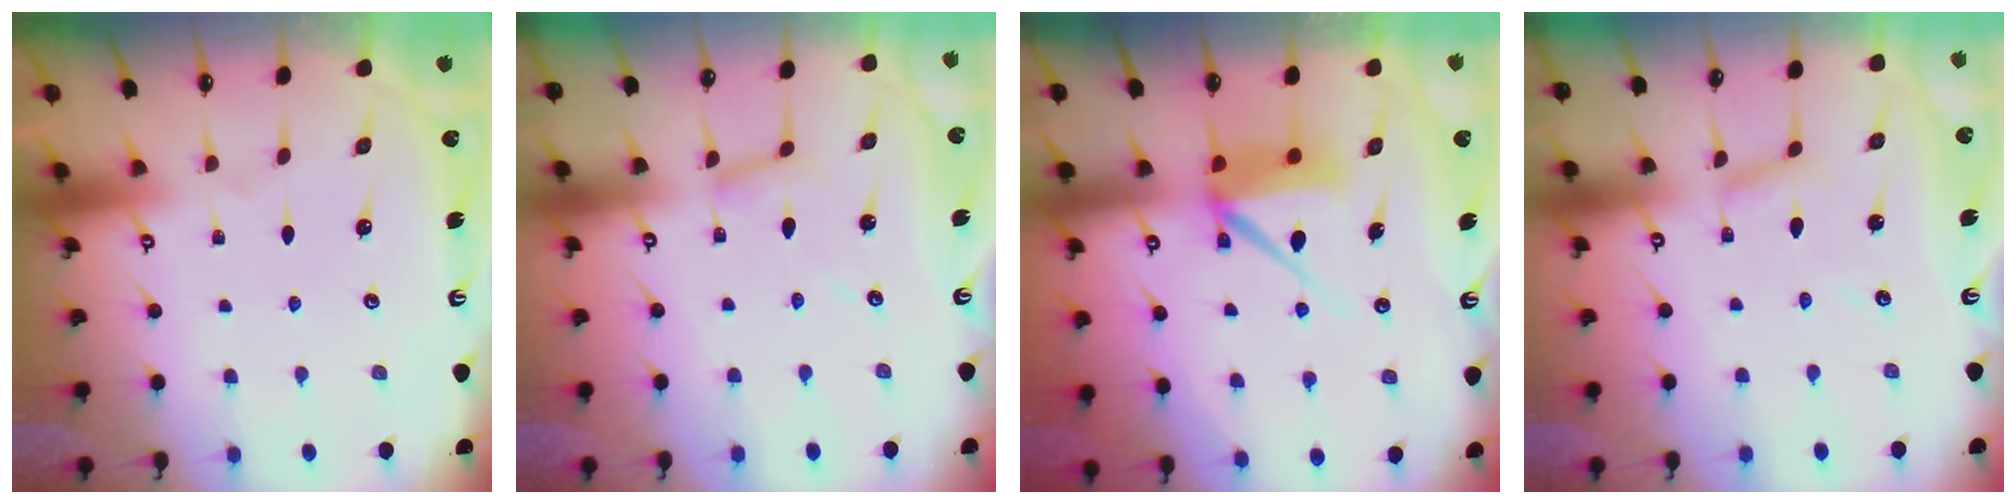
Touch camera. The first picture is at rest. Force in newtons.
{"total": 4.2, "press": 4.2, "slide": 0.3}
{"total": 9.1, "press": 9.1, "slide": 1.0}
{"total": 4.4, "press": 4.4, "slide": 0.4}